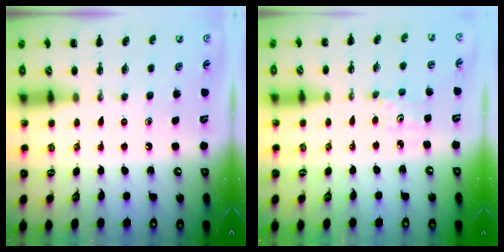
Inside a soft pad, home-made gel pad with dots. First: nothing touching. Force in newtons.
{"total": 2.7, "press": 2.6, "slide": 0.8}